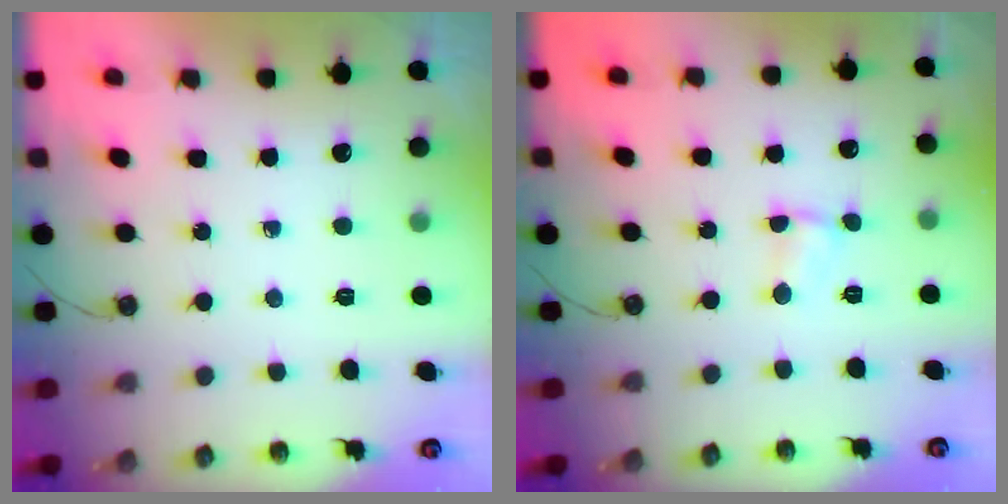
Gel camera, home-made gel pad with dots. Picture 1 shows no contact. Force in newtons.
{"total": 1.7, "press": 1.7, "slide": 0.2}